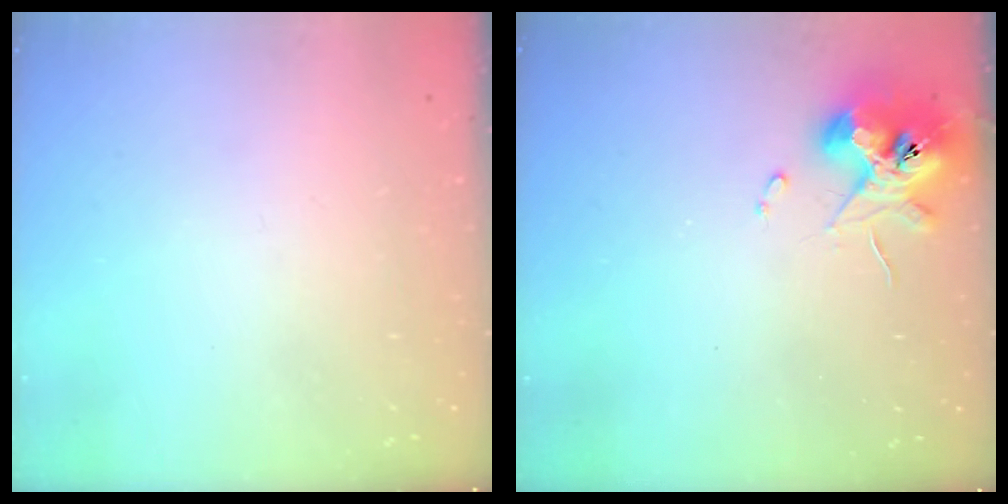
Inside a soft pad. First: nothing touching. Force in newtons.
{"total": 10.5, "press": 10.4, "slide": 1.4}